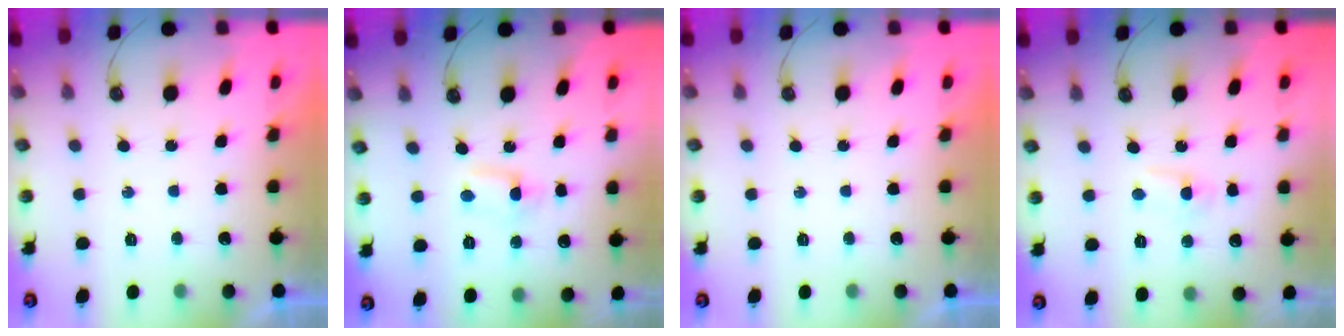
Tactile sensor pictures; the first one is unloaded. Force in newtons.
{"total": 1.2, "press": 1.0, "slide": 0.8}
{"total": 0.0}
{"total": 2.9, "press": 2.9, "slide": 0.4}